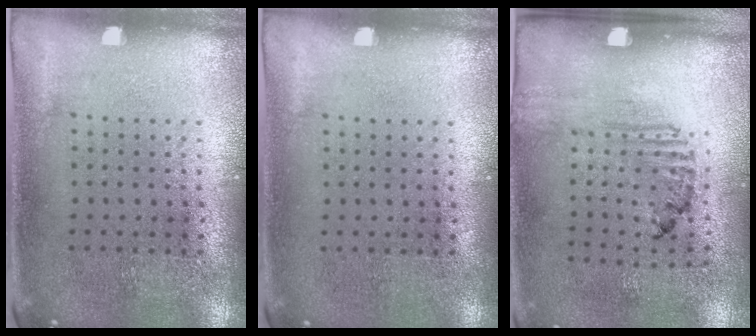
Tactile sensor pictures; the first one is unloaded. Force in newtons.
{"total": 0.0}
{"total": 1.7, "press": 1.0, "slide": 1.4}